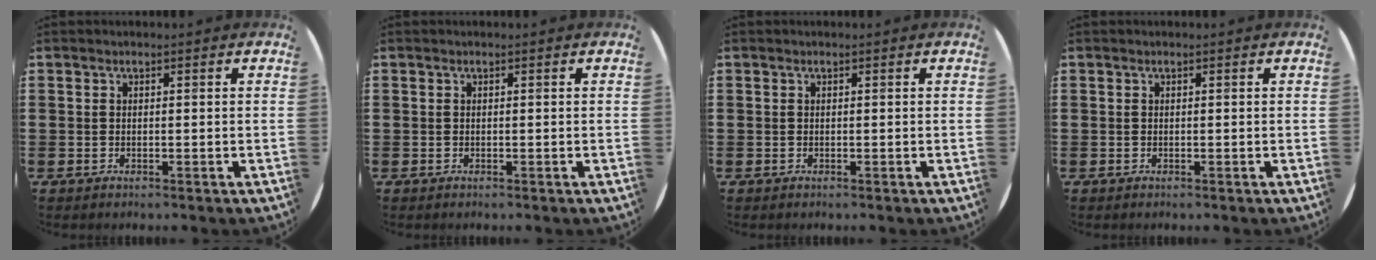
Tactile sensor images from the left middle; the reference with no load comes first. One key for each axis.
{"total": 0.0}
{"total": 0.0}
{"total": 0.0}